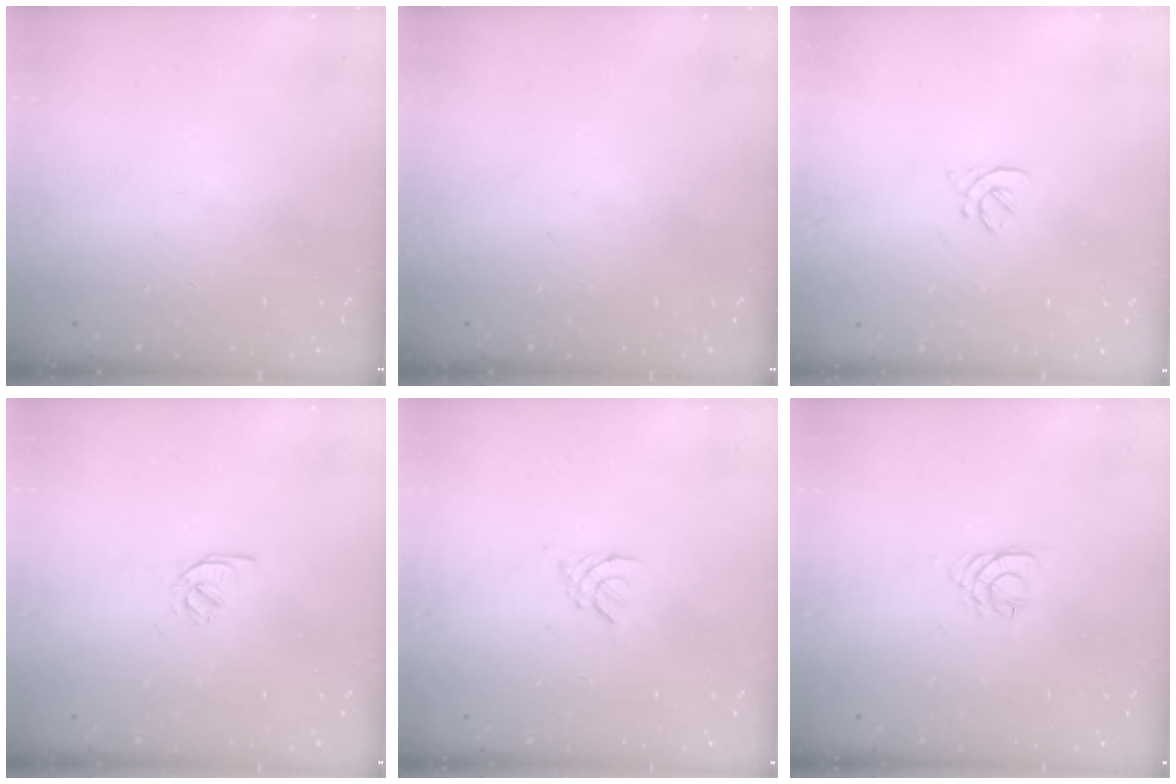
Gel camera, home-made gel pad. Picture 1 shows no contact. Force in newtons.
{"total": 0.0}
{"total": 2.1, "press": 2.0, "slide": 0.7}
{"total": 2.1, "press": 2.1, "slide": 0.2}
{"total": 2.6, "press": 2.5, "slide": 0.6}
{"total": 2.4, "press": 2.3, "slide": 0.4}